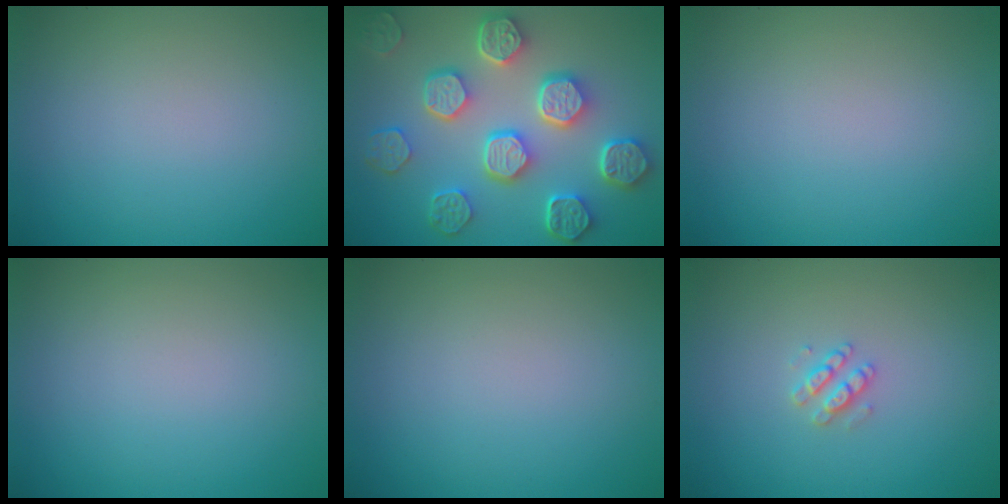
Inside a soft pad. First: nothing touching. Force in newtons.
{"total": 8.5, "press": 6.6, "slide": 5.3}
{"total": 0.0}
{"total": 0.0}
{"total": 0.0}
{"total": 1.6, "press": 1.6, "slide": 0.3}